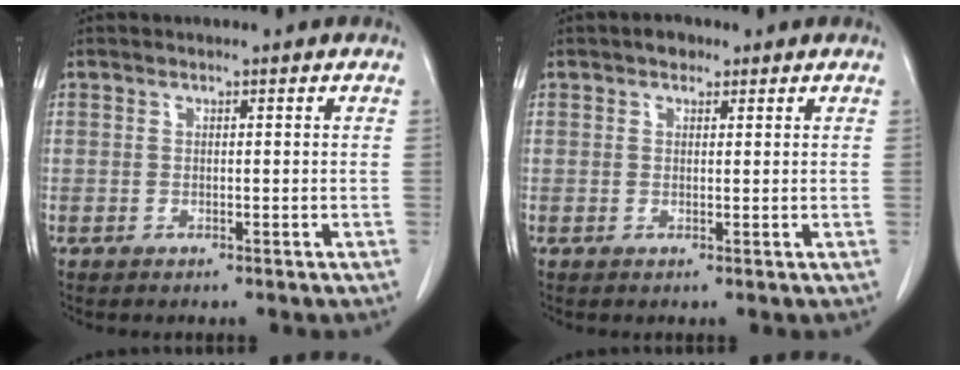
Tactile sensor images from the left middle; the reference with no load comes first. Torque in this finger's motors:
{"motor_torque": [0.13, -0.11, 0.00, 0.01]}